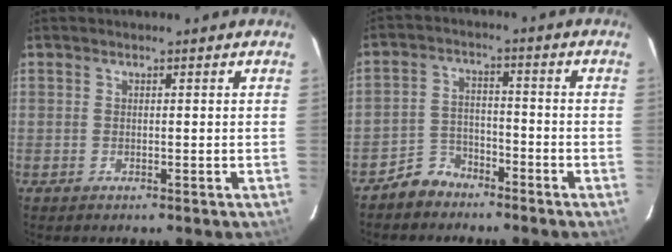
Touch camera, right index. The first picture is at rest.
{"total": 5.7, "force": [-4.6, 3.3, 0.7], "torque": [-0.025, 0.020, -0.082]}